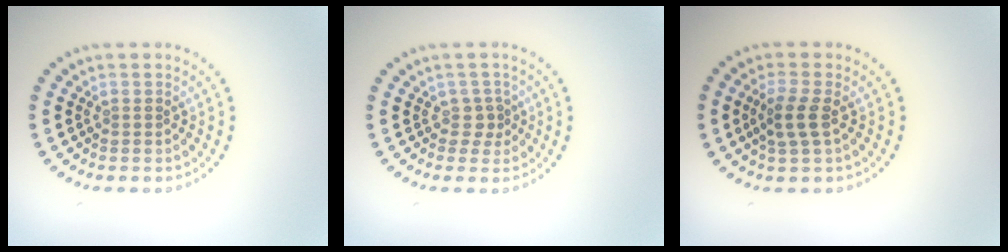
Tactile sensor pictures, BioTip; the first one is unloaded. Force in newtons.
{"total": 1.5, "press": 1.1, "slide": 1.1}
{"total": 2.4, "press": 2.2, "slide": 1.0}